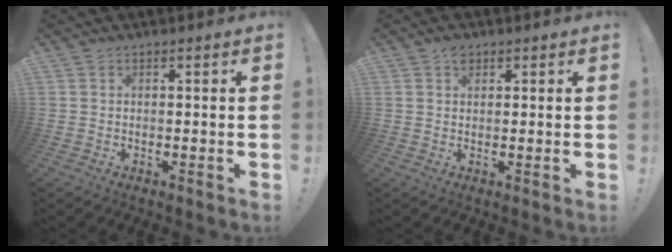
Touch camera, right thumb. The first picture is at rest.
{"total": 2.3, "force": [1.3, 1.5, 1.3], "torque": [-0.014, -0.001, 0.021]}